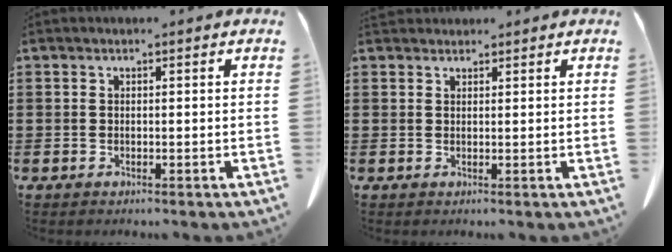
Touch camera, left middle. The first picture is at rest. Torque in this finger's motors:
{"motor_torque": [0.30, 0.23, 0.08, 0.05]}